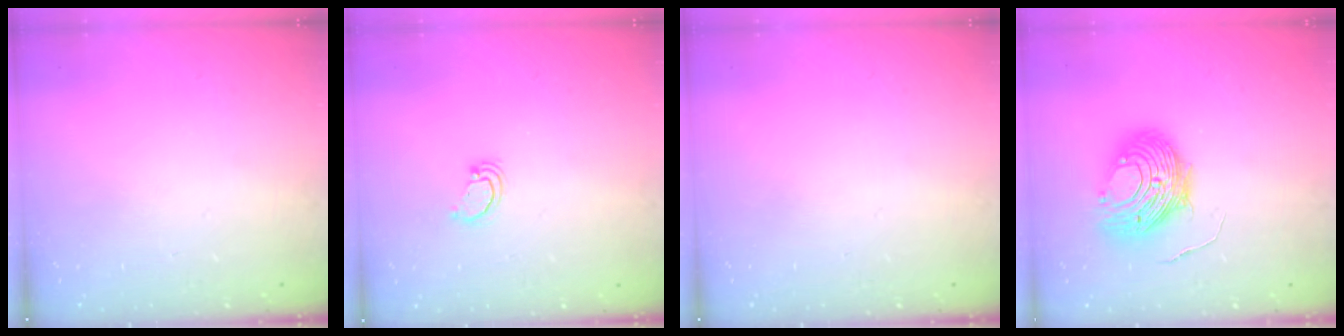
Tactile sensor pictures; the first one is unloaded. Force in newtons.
{"total": 2.5, "press": 2.5, "slide": 0.3}
{"total": 0.0}
{"total": 12.5, "press": 12.4, "slide": 1.4}